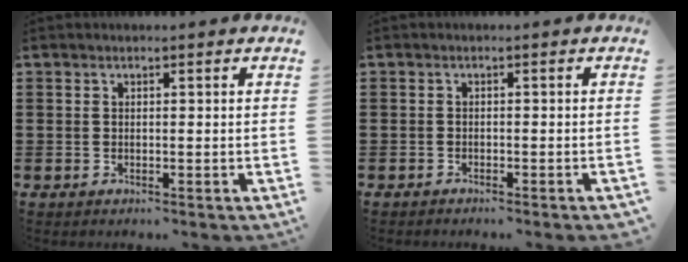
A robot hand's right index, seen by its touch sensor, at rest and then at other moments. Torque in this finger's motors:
{"motor_torque": [0.41, -0.26, 0.12, 0.01]}